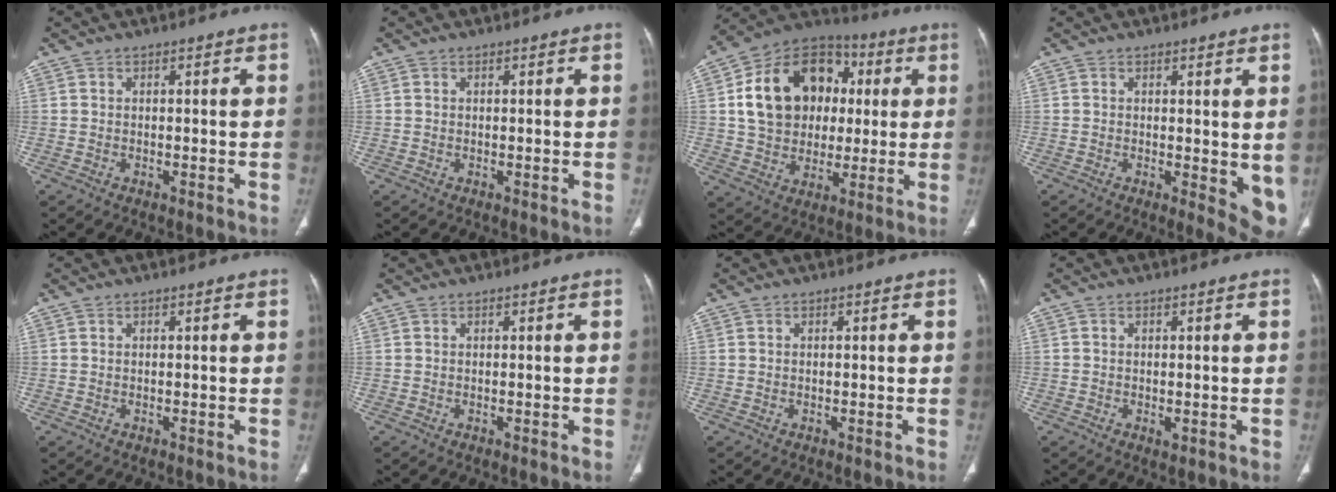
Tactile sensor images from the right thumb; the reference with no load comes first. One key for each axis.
{"total": 0.0}
{"total": 20.5, "fx": 3.6, "fy": 16.2, "fz": 12.1, "tx": -0.174, "ty": 0.024, "tz": 0.064}
{"total": 6.3, "fx": 0.3, "fy": 2.4, "fz": 5.8, "tx": -0.067, "ty": -0.016, "tz": 0.006}
{"total": 0.0}
{"total": 0.0}
{"total": 0.0}
{"total": 1.3, "fx": -0.3, "fy": 0.8, "fz": 1.0, "tx": -0.011, "ty": -0.003, "tz": -0.004}